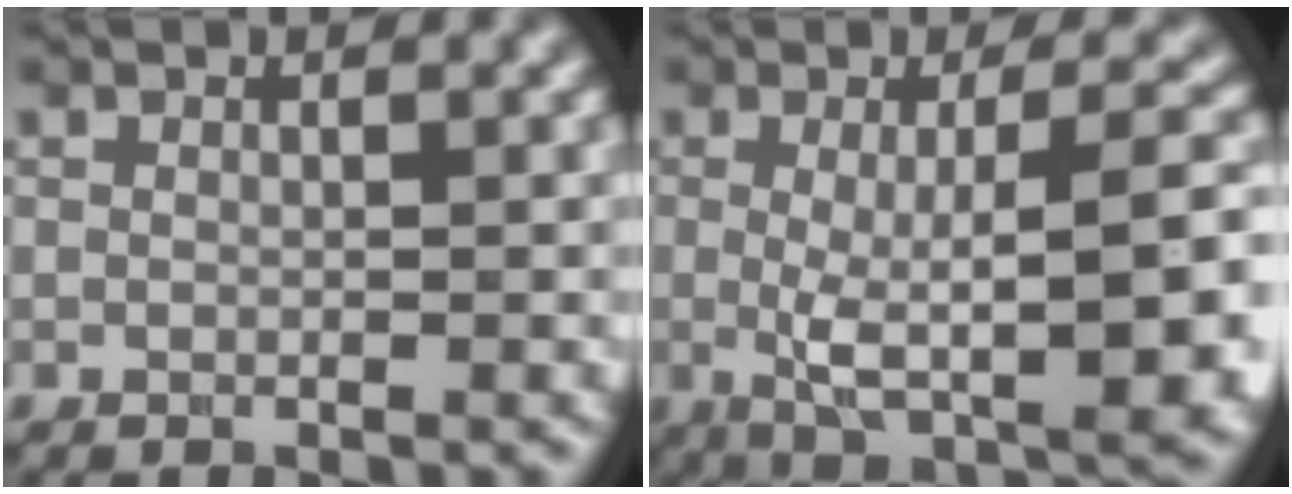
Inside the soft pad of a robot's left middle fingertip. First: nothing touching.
{"total": 11.0, "force": [-1.2, 3.0, 10.6], "torque": [-0.144, -0.015, -0.004]}